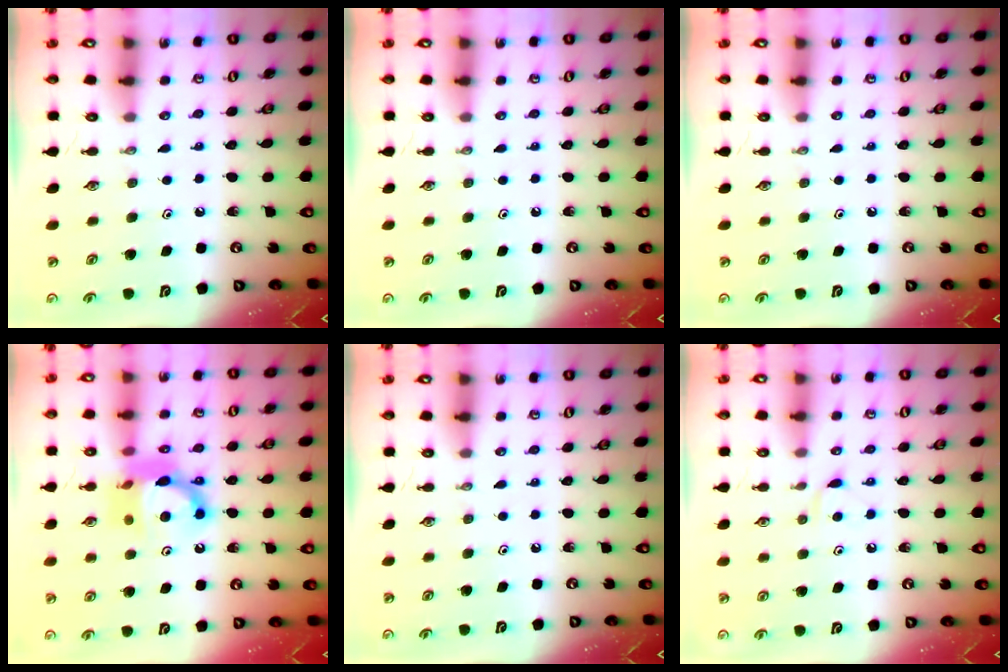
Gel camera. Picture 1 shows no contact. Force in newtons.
{"total": 0.0}
{"total": 0.0}
{"total": 11.8, "press": 11.7, "slide": 1.0}
{"total": 0.0}
{"total": 5.0, "press": 5.0, "slide": 0.7}